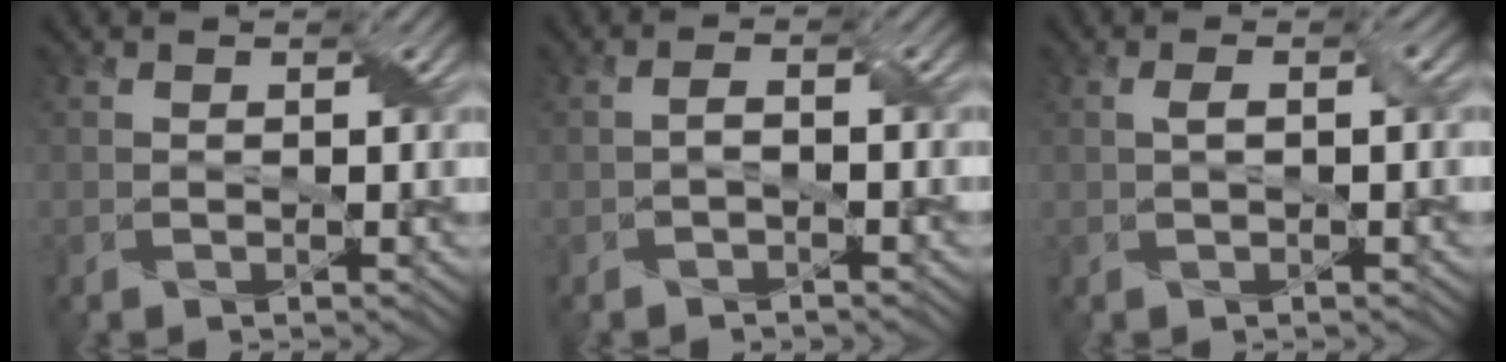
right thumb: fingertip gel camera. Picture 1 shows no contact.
{"total": 1.2, "force": [-0.6, 0.4, 1.0], "torque": [-0.023, 0.003, -0.012]}
{"total": 1.5, "force": [0.2, 0.4, 1.4], "torque": [-0.030, 0.006, 0.003]}